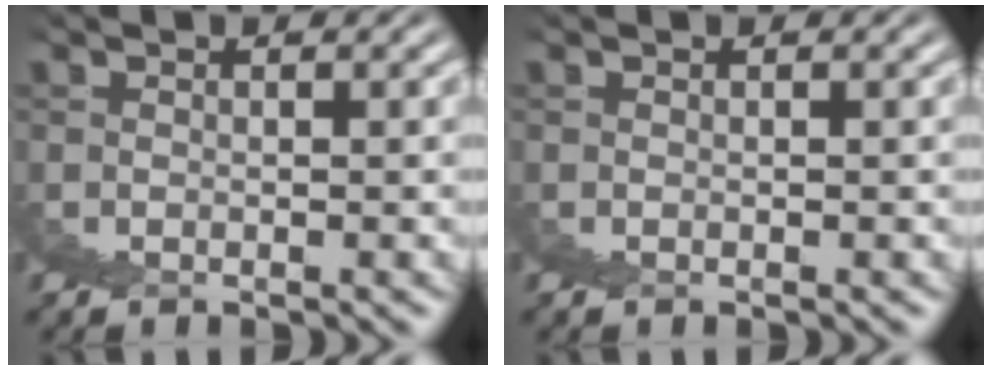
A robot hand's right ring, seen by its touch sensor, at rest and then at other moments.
{"total": 0.0}